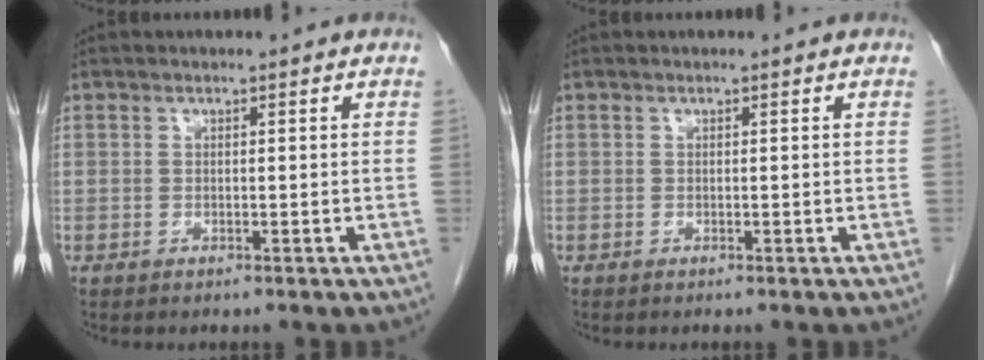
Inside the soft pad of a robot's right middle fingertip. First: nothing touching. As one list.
[{"total": 0.0}]